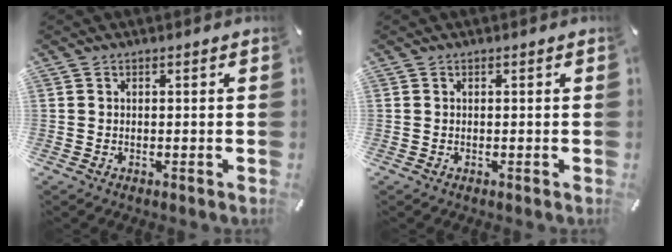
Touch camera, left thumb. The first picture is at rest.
{"total": 0.0}